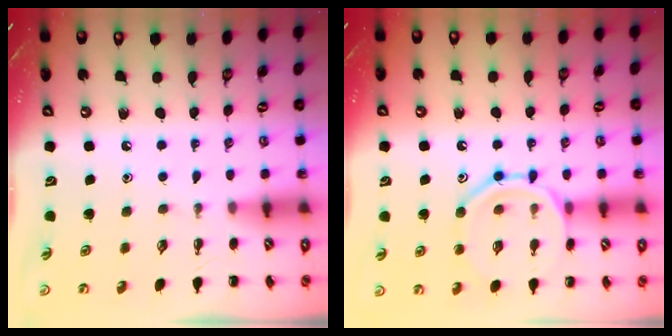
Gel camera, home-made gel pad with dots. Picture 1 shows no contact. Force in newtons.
{"total": 13.2, "press": 13.2, "slide": 0.9}